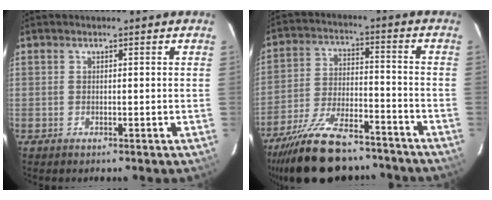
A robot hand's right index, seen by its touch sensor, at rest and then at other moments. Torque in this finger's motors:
{"motor_torque": [1.12, -1.03, 0.81, 0.21]}